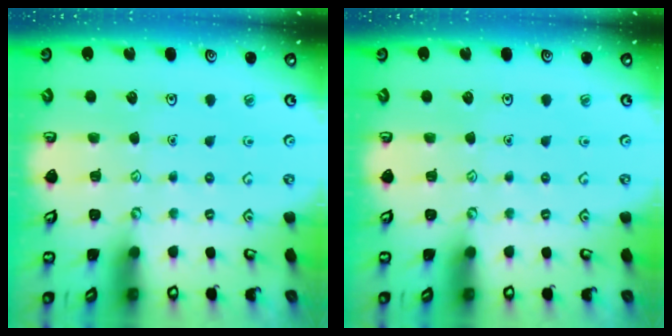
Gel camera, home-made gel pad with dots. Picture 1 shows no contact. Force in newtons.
{"total": 0.0}